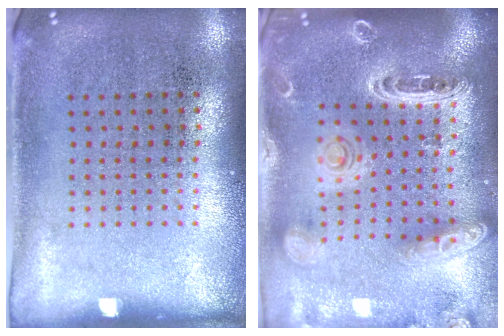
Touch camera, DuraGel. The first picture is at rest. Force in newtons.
{"total": 2.3, "press": 2.1, "slide": 0.9}